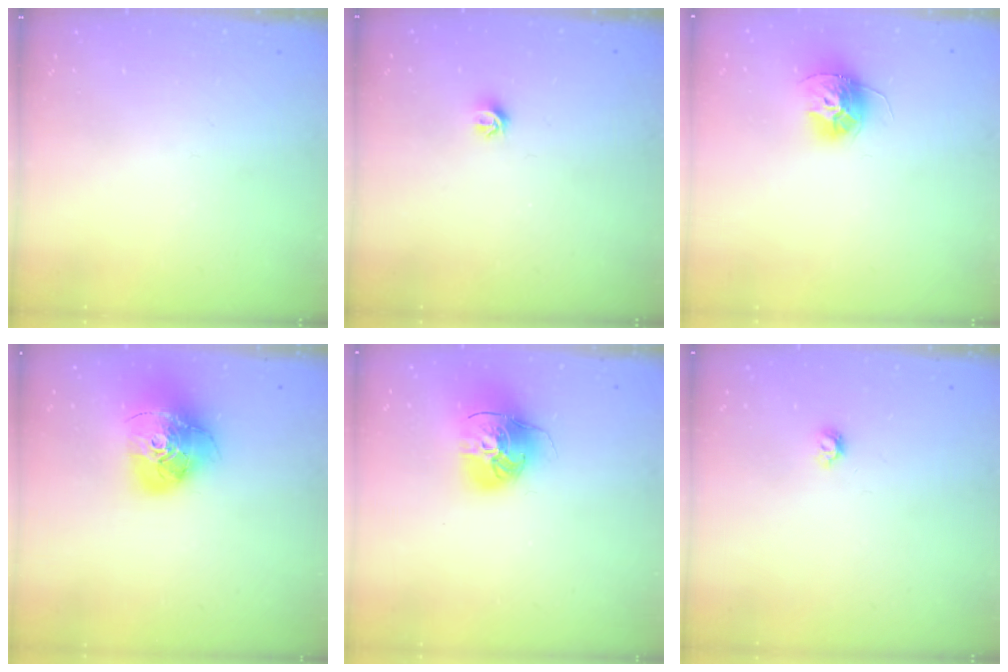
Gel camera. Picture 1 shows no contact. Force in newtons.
{"total": 6.0, "press": 5.9, "slide": 0.7}
{"total": 11.3, "press": 11.3, "slide": 0.7}
{"total": 18.4, "press": 18.3, "slide": 2.1}
{"total": 16.2, "press": 16.1, "slide": 2.0}
{"total": 3.8, "press": 3.7, "slide": 0.6}